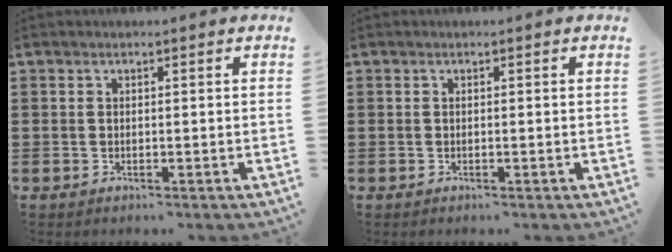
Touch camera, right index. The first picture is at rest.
{"total": 0.0}